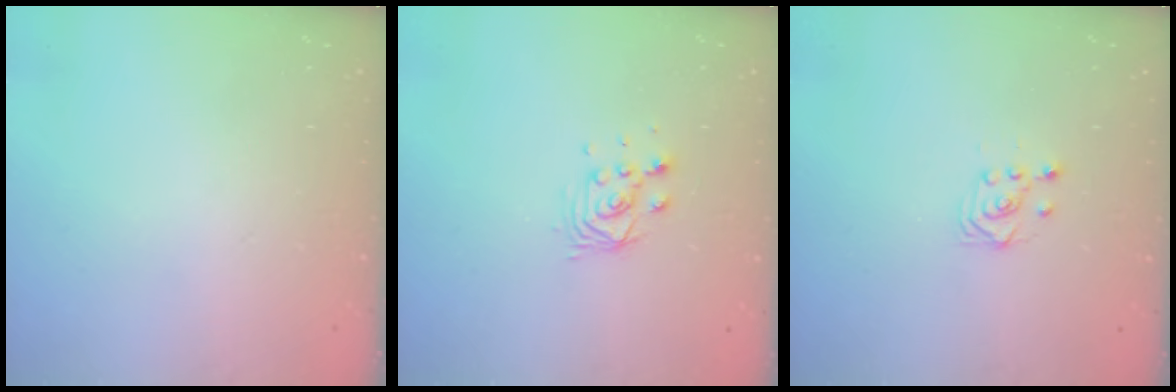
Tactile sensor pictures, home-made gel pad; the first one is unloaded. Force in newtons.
{"total": 5.8, "press": 5.8, "slide": 0.5}
{"total": 3.2, "press": 2.9, "slide": 1.2}